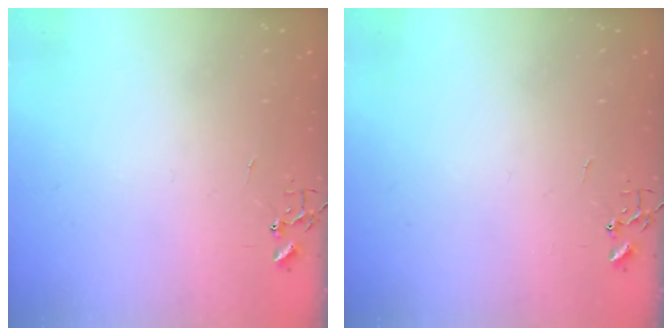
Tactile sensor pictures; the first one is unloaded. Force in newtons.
{"total": 0.0}